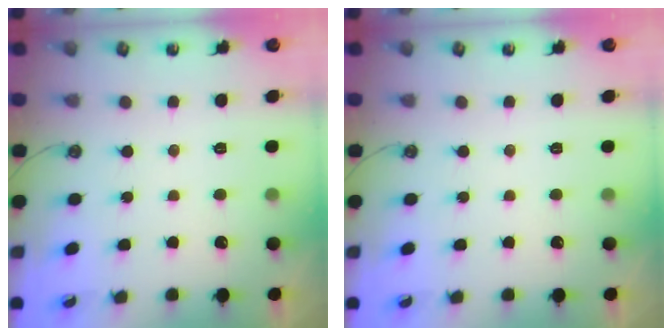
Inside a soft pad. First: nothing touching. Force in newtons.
{"total": 0.0}